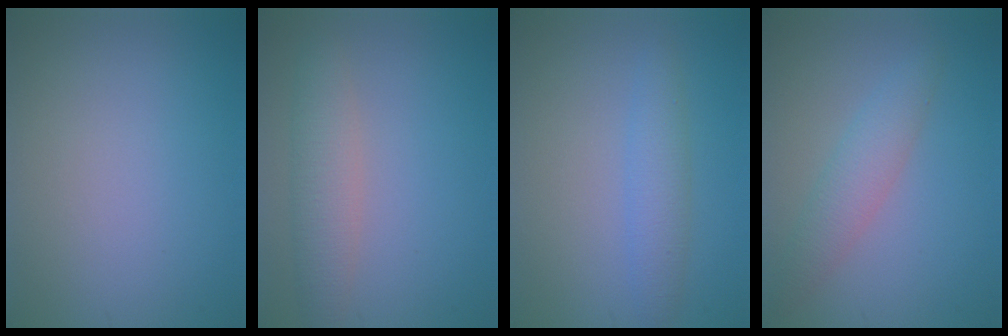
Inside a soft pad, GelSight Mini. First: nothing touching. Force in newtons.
{"total": 3.4, "press": 3.4, "slide": 0.2}
{"total": 2.5, "press": 2.5, "slide": 0.1}
{"total": 2.9, "press": 2.9, "slide": 0.1}